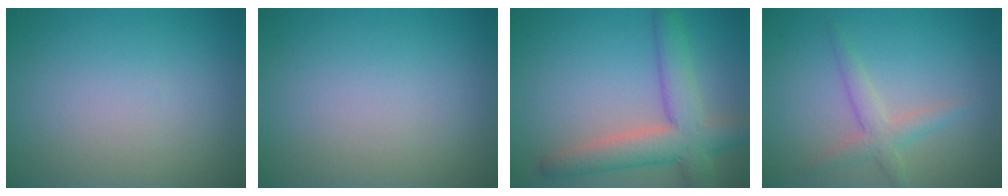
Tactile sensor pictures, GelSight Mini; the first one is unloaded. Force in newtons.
{"total": 0.0}
{"total": 6.4, "press": 6.4, "slide": 0.4}
{"total": 2.5, "press": 2.5, "slide": 0.1}